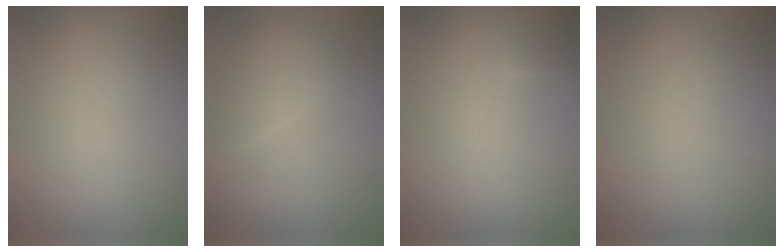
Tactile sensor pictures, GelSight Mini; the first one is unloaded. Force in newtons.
{"total": 2.5, "press": 2.5, "slide": 0.1}
{"total": 0.9, "press": 0.9, "slide": 0.1}
{"total": 0.0}